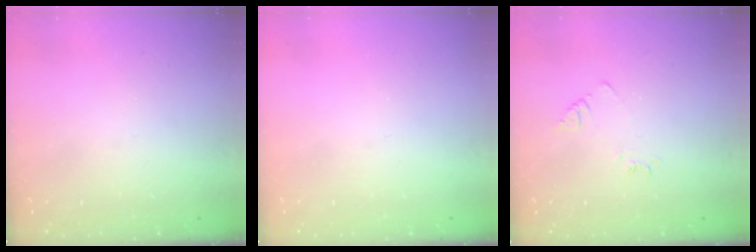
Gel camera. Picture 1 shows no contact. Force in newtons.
{"total": 0.0}
{"total": 3.0, "press": 3.0, "slide": 0.4}